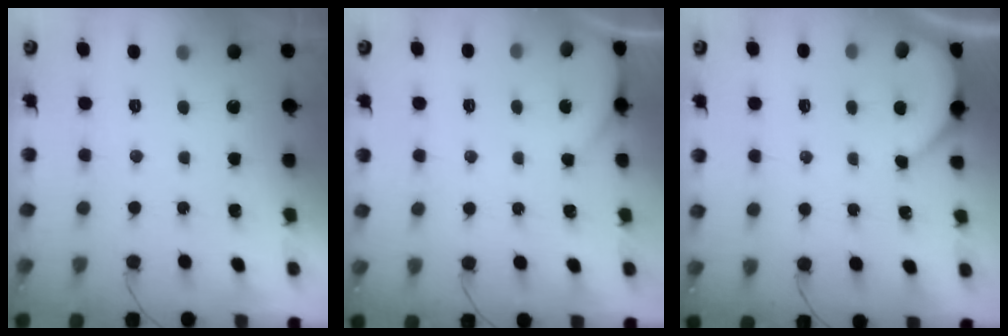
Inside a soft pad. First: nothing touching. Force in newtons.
{"total": 2.4, "press": 2.4, "slide": 0.3}
{"total": 1.9, "press": 1.9, "slide": 0.3}